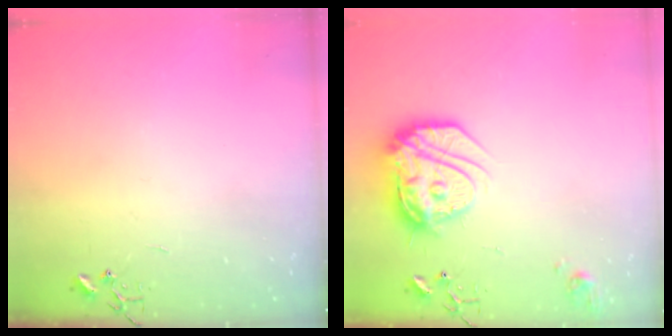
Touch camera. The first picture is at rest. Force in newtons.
{"total": 19.3, "press": 19.2, "slide": 1.7}